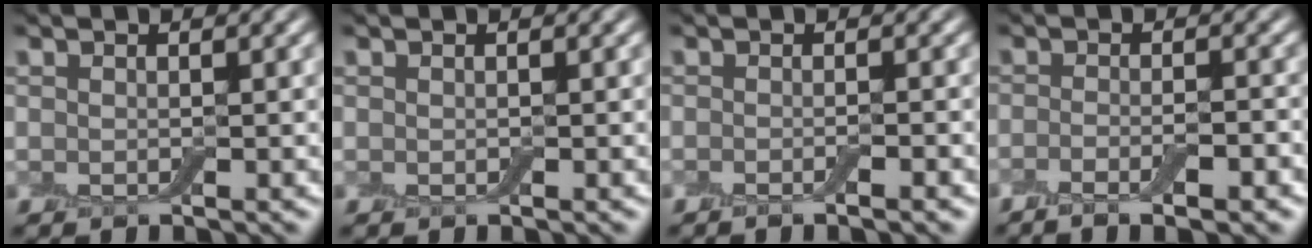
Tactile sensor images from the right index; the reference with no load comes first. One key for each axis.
{"total": 0.0}
{"total": 1.6, "fx": -0.9, "fy": 0.2, "fz": 1.3, "tx": -0.017, "ty": 0.000, "tz": -0.014}
{"total": 4.3, "fx": -2.3, "fy": 1.1, "fz": 3.5, "tx": -0.055, "ty": 0.001, "tz": -0.035}